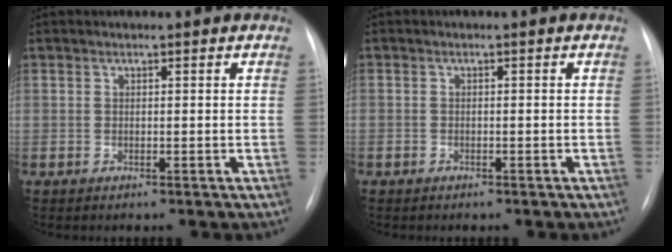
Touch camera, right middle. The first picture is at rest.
{"total": 0.6, "force": [-0.5, 0.4, 0.2], "torque": [-0.009, 0.002, -0.008]}